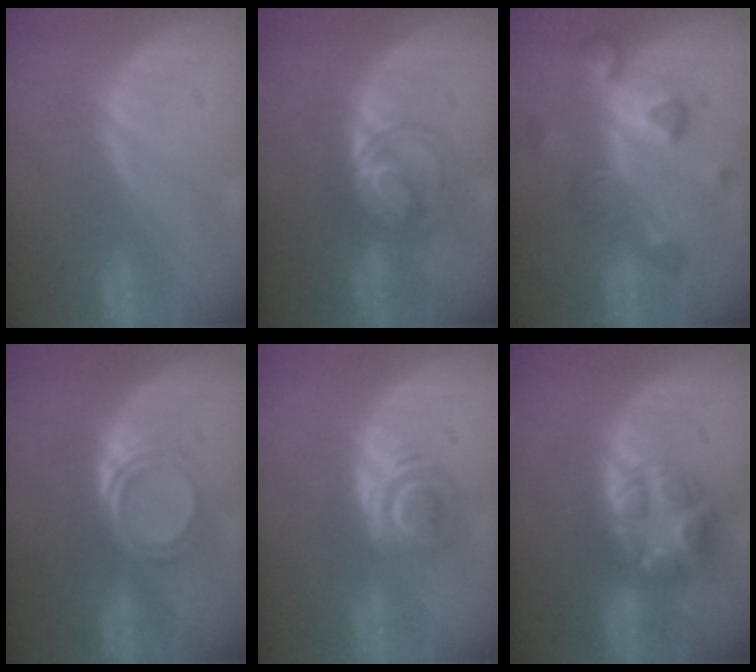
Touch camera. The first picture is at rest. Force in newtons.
{"total": 6.4, "press": 5.8, "slide": 2.8}
{"total": 8.0, "press": 7.2, "slide": 3.5}
{"total": 5.1, "press": 4.3, "slide": 2.7}
{"total": 6.1, "press": 5.0, "slide": 3.4}
{"total": 8.0, "press": 7.0, "slide": 3.9}